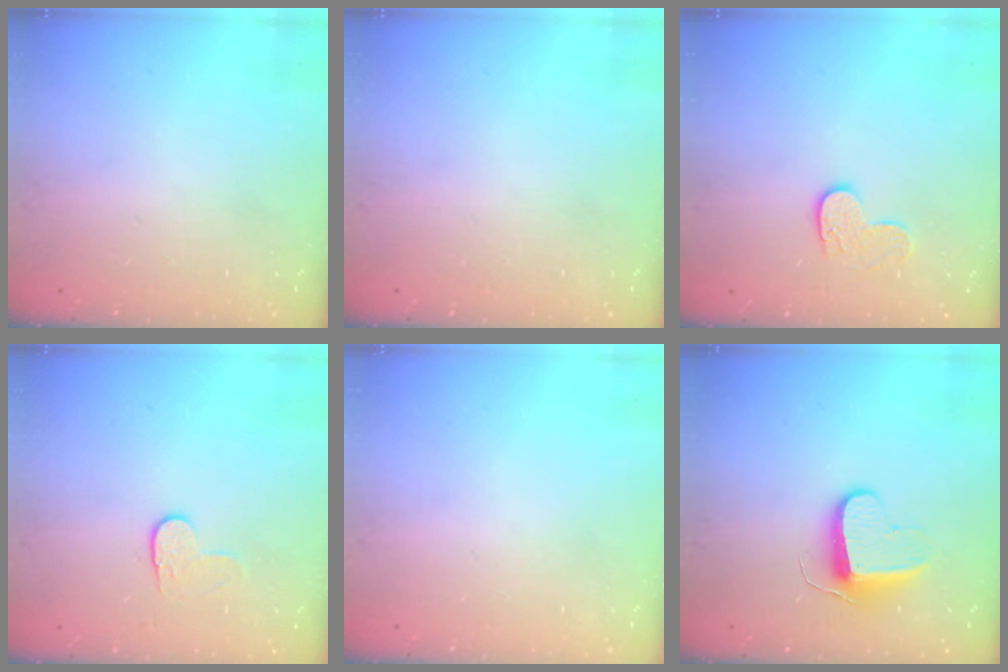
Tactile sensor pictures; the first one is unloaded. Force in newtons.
{"total": 0.0}
{"total": 8.0, "press": 8.0, "slide": 0.4}
{"total": 5.3, "press": 5.3, "slide": 0.5}
{"total": 0.0}
{"total": 9.9, "press": 9.9, "slide": 0.3}